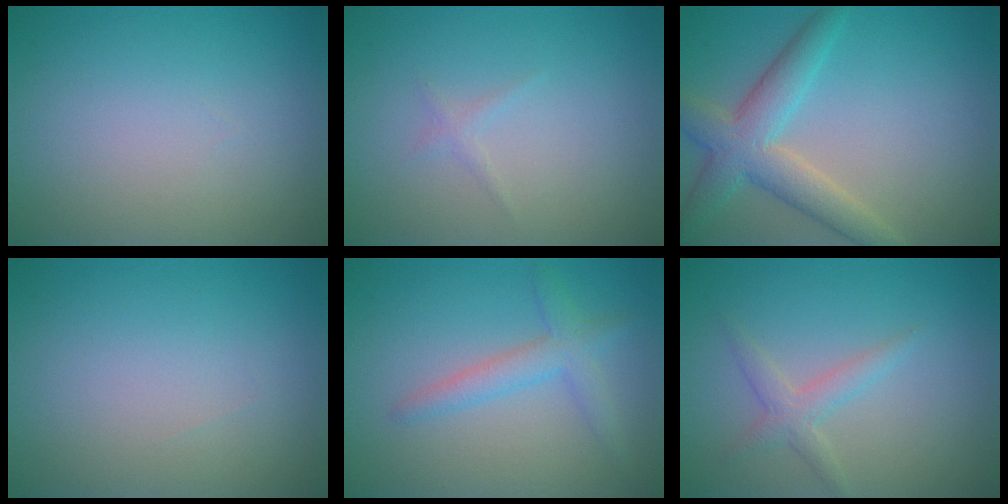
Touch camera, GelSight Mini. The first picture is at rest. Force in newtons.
{"total": 0.7, "press": 0.7, "slide": 0.1}
{"total": 5.1, "press": 5.1, "slide": 0.4}
{"total": 0.0}
{"total": 2.6, "press": 2.6, "slide": 0.2}
{"total": 2.0, "press": 2.0, "slide": 0.0}